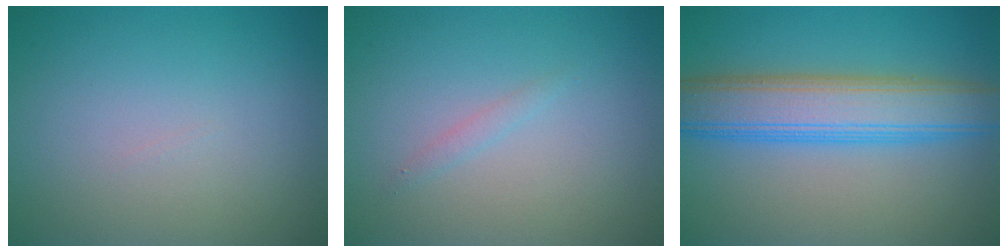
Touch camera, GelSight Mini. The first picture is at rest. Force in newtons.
{"total": 0.7, "press": 0.7, "slide": 0.1}
{"total": 7.5, "press": 7.5, "slide": 0.4}